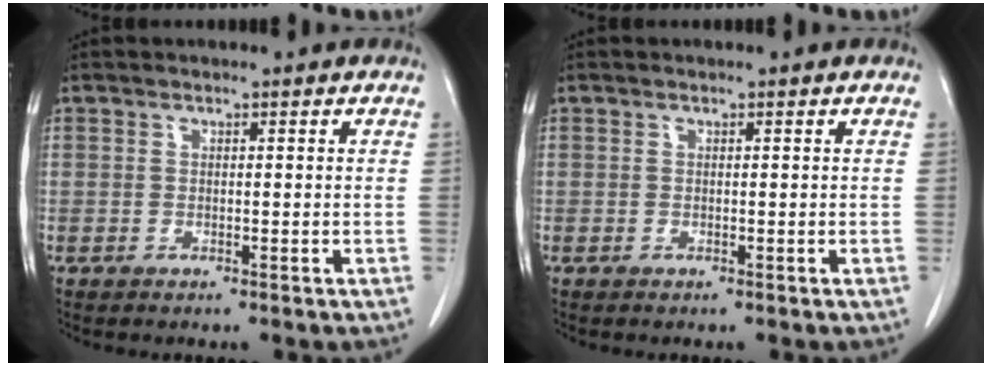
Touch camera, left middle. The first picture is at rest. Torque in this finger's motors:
{"motor_torque": [-0.03, 0.02, 0.00, 0.01]}